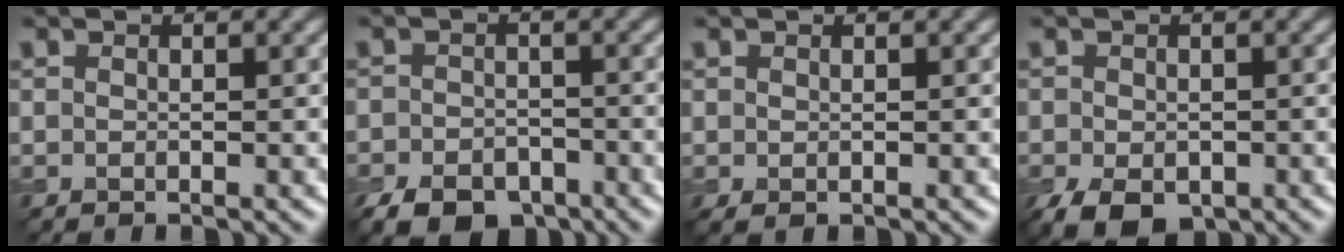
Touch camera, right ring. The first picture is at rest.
{"total": 5.7, "force": [-4.0, 3.1, 2.6], "torque": [-0.042, -0.008, -0.067]}
{"total": 0.6, "force": [-0.1, 0.4, 0.4], "torque": [-0.010, -0.004, -0.001]}
{"total": 4.6, "force": [-2.4, 2.9, 2.8], "torque": [-0.054, -0.016, -0.037]}